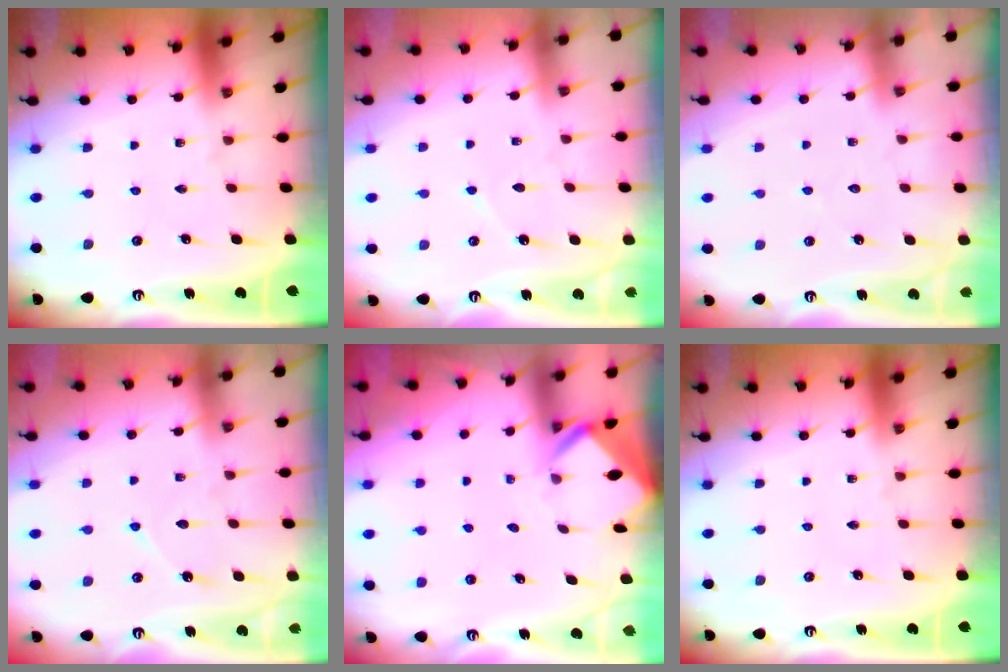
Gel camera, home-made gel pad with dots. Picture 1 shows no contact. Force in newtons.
{"total": 3.6, "press": 3.6, "slide": 0.1}
{"total": 3.0, "press": 2.9, "slide": 0.3}
{"total": 5.5, "press": 5.5, "slide": 0.7}
{"total": 2.8, "press": 2.8, "slide": 0.2}
{"total": 0.0}